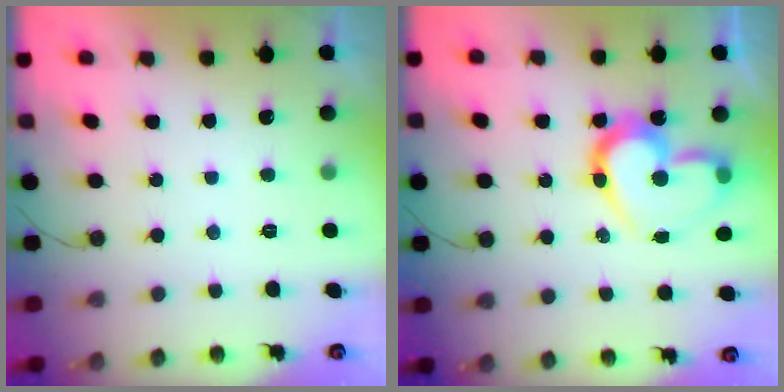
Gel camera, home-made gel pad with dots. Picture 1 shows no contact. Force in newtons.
{"total": 17.7, "press": 17.6, "slide": 1.4}